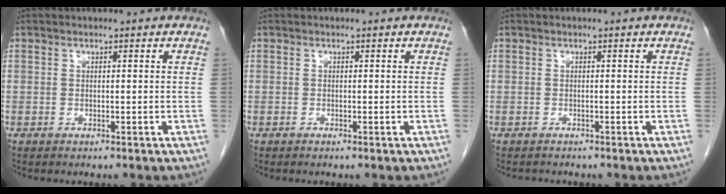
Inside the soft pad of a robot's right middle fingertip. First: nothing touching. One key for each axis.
{"total": 0.5, "fx": -0.4, "fy": 0.0, "fz": 0.4, "tx": -0.008, "ty": -0.001, "tz": -0.004}
{"total": 1.2, "fx": -1.0, "fy": 0.5, "fz": -0.1, "tx": -0.008, "ty": 0.000, "tz": -0.018}